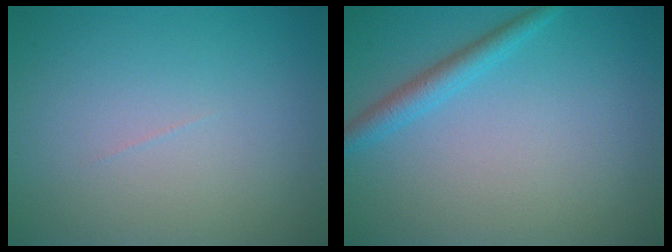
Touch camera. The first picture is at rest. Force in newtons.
{"total": 2.2, "press": 2.2, "slide": 0.1}